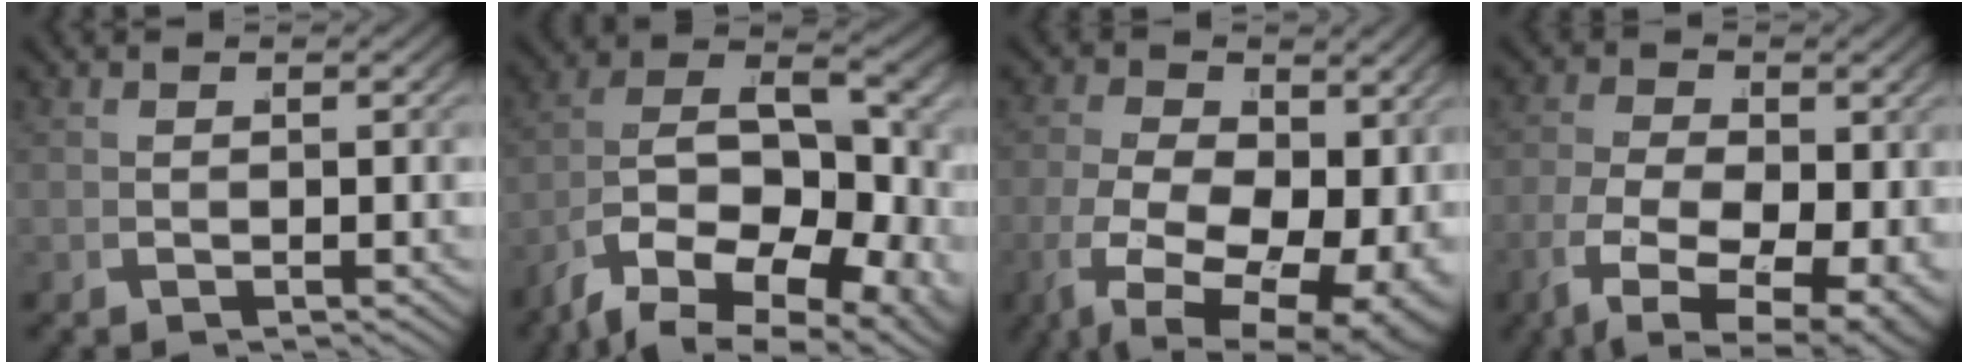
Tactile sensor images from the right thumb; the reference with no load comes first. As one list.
[{"total": 19.3, "force": [-3.0, 13.5, 13.5], "torque": [-0.257, -0.056, -0.044]}, {"total": 14.0, "force": [-3.0, 9.3, 10.0], "torque": [-0.206, -0.070, -0.019]}, {"total": 10.2, "force": [-3.3, 5.8, 7.7], "torque": [-0.151, -0.054, -0.029]}]